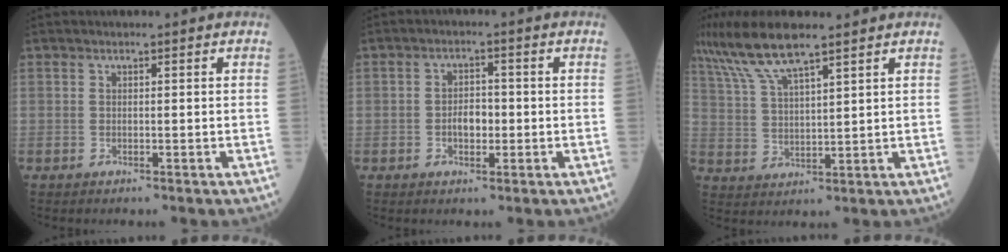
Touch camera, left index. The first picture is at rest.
{"total": 3.3, "force": [-0.7, 1.9, 2.6], "torque": [-0.047, 0.006, -0.013]}
{"total": 9.2, "force": [7.2, 0.6, 5.7], "torque": [-0.126, 0.015, 0.142]}